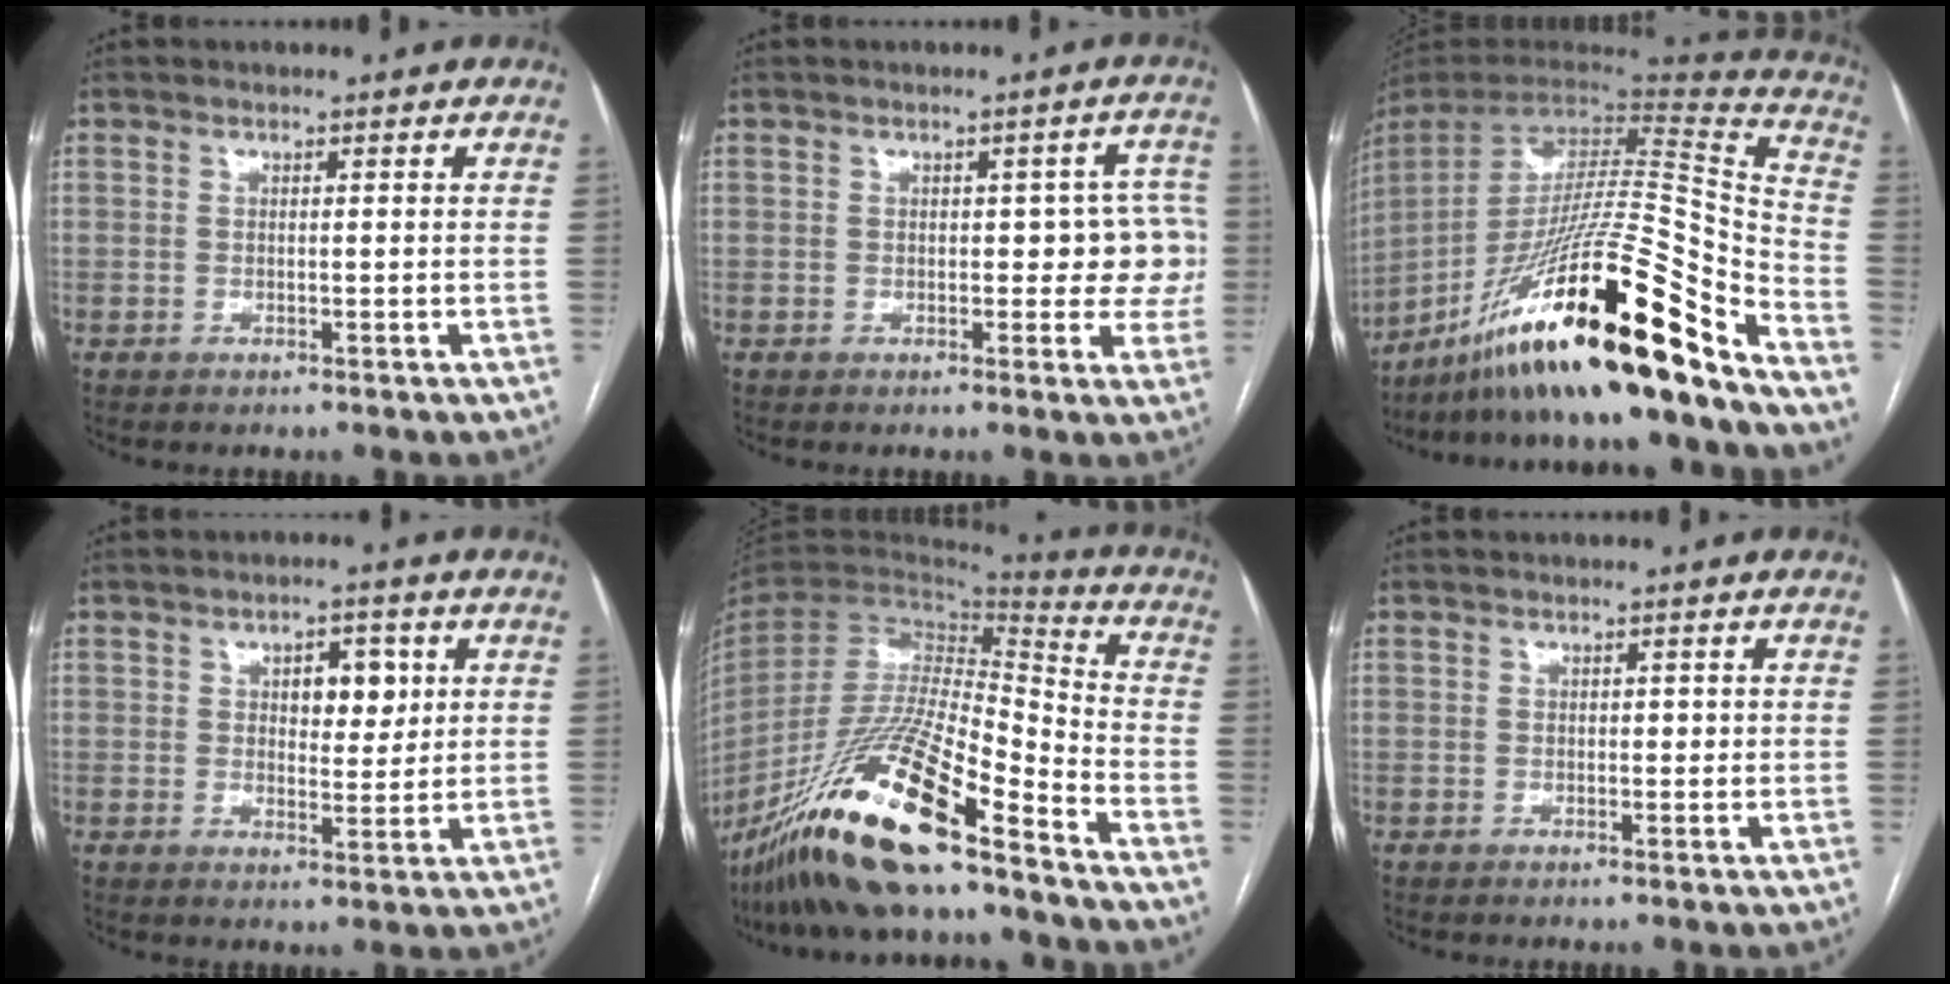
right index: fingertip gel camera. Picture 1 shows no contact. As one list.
[{"total": 6.5, "force": [0.1, 3.5, 5.5], "torque": [-0.038, 0.029, 0.002]}, {"total": 31.5, "force": [-21.4, 1.2, 23.1], "torque": [-0.354, -0.024, -0.361]}, {"total": 5.3, "force": [1.7, 2.9, 4.1], "torque": [-0.052, 0.007, 0.026]}, {"total": 23.1, "force": [-16.4, 2.4, 16.1], "torque": [-0.321, -0.051, -0.305]}, {"total": 0.9, "force": [0.0, 0.6, 0.6], "torque": [-0.007, 0.006, 0.001]}]